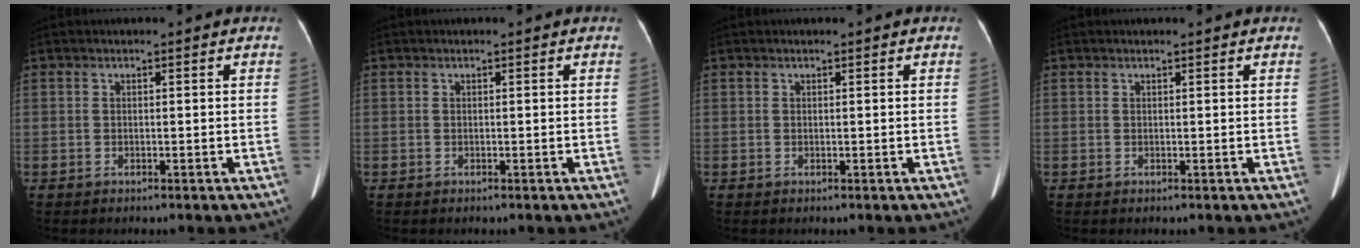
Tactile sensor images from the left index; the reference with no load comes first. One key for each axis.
{"total": 0.0}
{"total": 0.0}
{"total": 0.6, "fx": 0.6, "fy": 0.0, "fz": 0.2, "tx": -0.009, "ty": 0.007, "tz": 0.008}